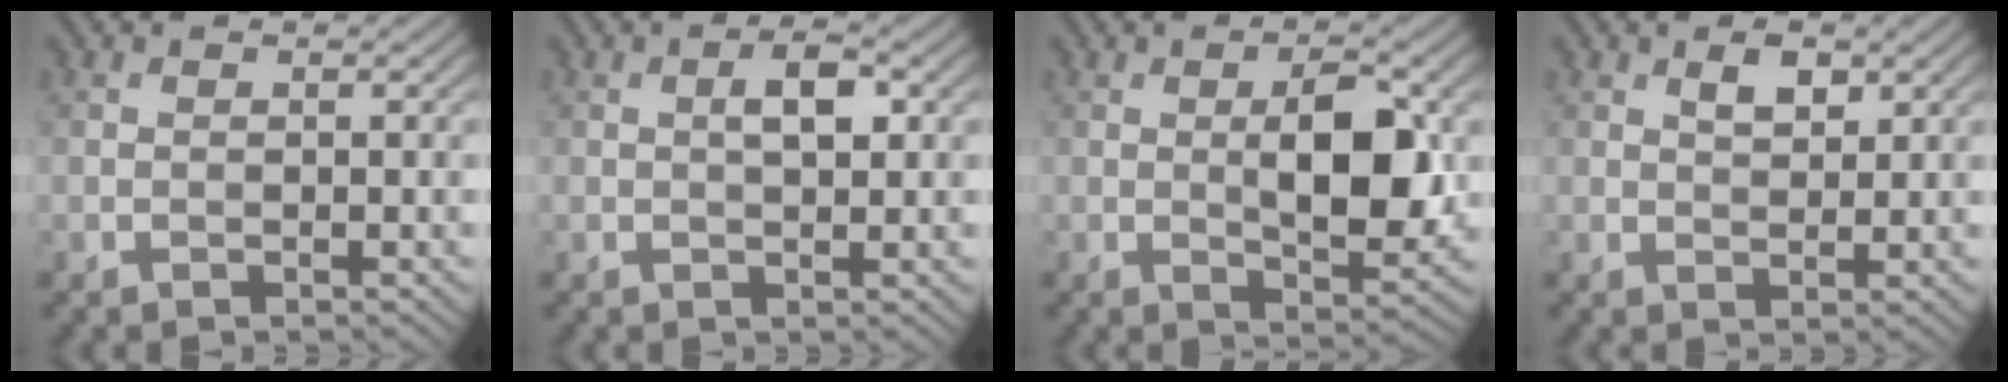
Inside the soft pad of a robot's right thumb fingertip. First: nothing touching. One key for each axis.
{"total": 3.0, "fx": 0.6, "fy": 1.1, "fz": 2.8, "tx": -0.047, "ty": 0.003, "tz": 0.008}
{"total": 7.5, "fx": 0.5, "fy": 3.1, "fz": 6.8, "tx": -0.109, "ty": -0.002, "tz": 0.011}
{"total": 2.4, "fx": 1.3, "fy": 1.1, "fz": 1.7, "tx": -0.027, "ty": -0.001, "tz": 0.024}